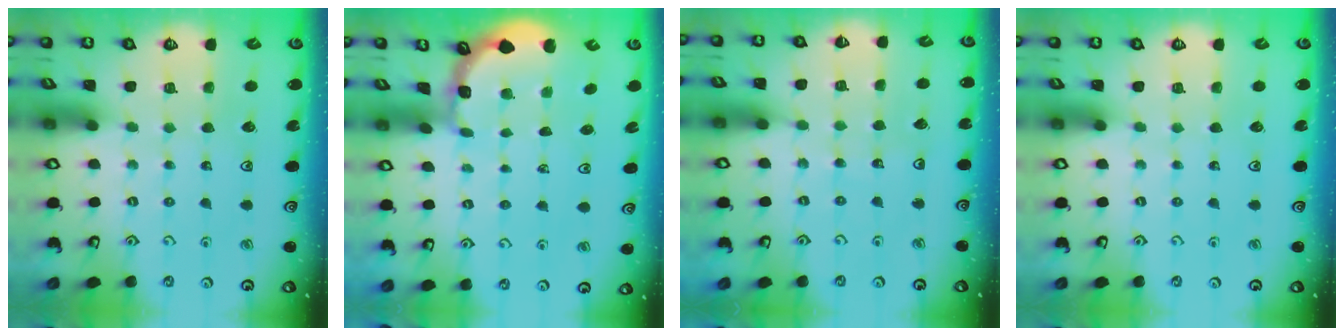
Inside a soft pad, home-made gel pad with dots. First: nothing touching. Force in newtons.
{"total": 1.2, "press": 1.2, "slide": 0.3}
{"total": 3.5, "press": 3.4, "slide": 0.3}
{"total": 0.0}